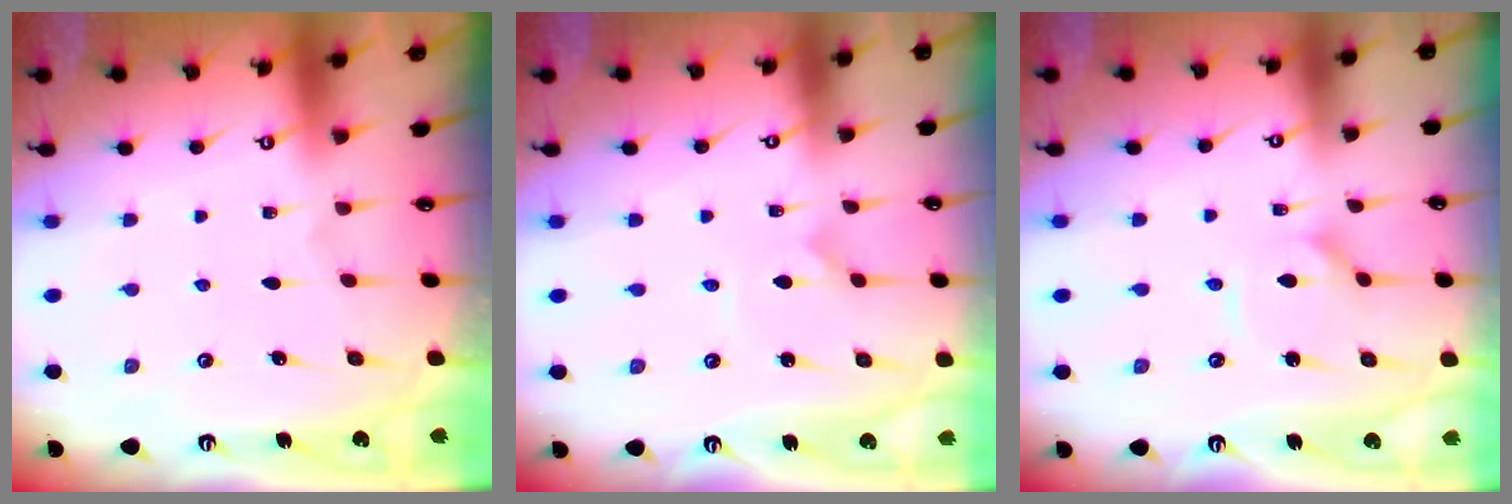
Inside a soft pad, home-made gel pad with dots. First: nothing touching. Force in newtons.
{"total": 0.0}
{"total": 2.6, "press": 2.6, "slide": 0.3}